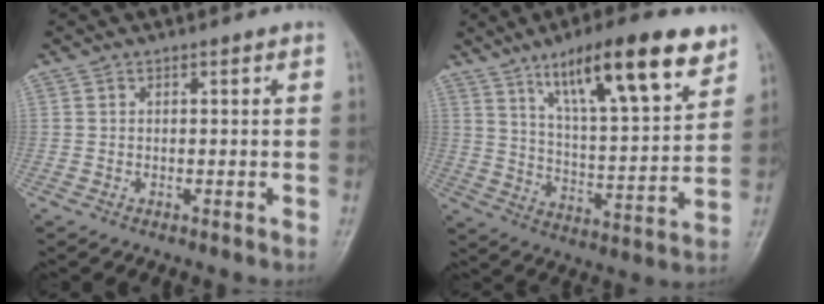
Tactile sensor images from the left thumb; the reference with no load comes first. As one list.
[{"total": 19.4, "force": [11.8, 4.9, 14.6], "torque": [-0.204, -0.049, 0.196]}]